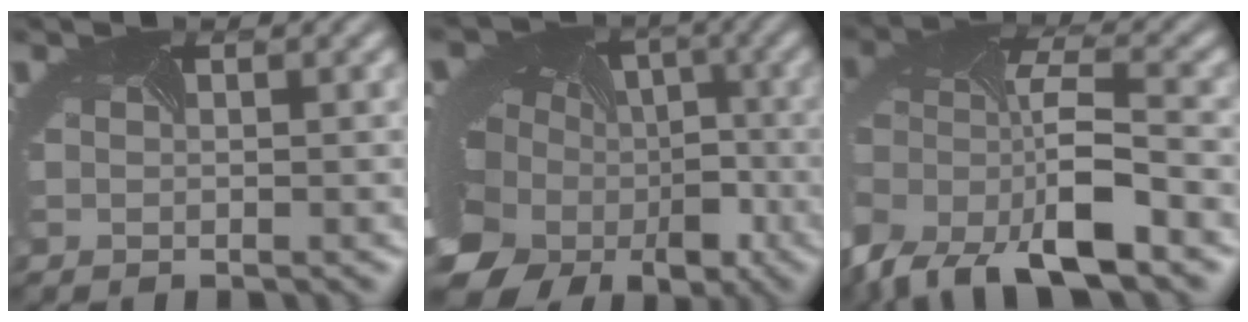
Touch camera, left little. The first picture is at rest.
{"total": 17.7, "force": [-5.8, 13.7, 9.6], "torque": [-0.199, -0.024, -0.083]}
{"total": 11.4, "force": [-6.2, 5.0, 8.1], "torque": [-0.156, -0.021, -0.109]}